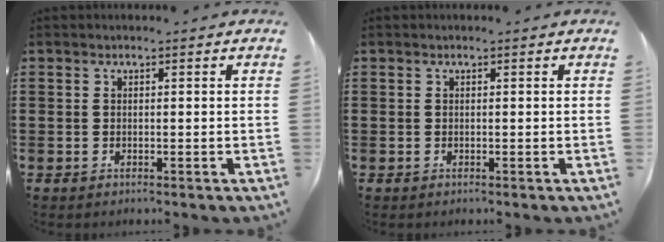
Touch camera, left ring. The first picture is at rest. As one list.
[{"total": 0.0}]